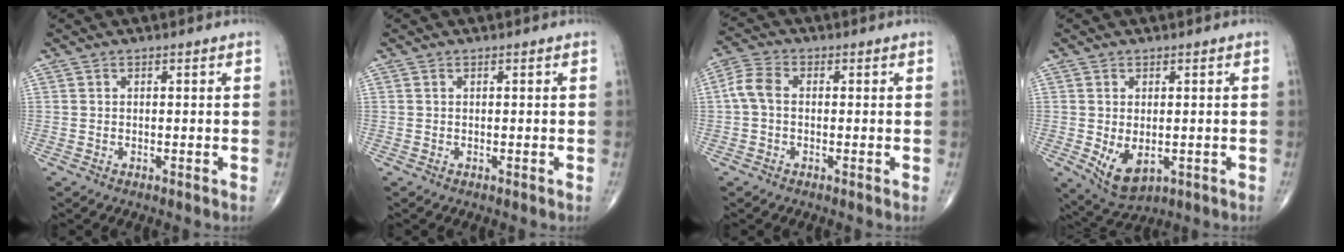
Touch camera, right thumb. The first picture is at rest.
{"total": 0.0}
{"total": 4.7, "force": [-0.1, 3.1, 3.5], "torque": [-0.075, 0.013, -0.010]}
{"total": 6.6, "force": [-1.2, 3.8, 5.3], "torque": [-0.084, -0.013, -0.004]}